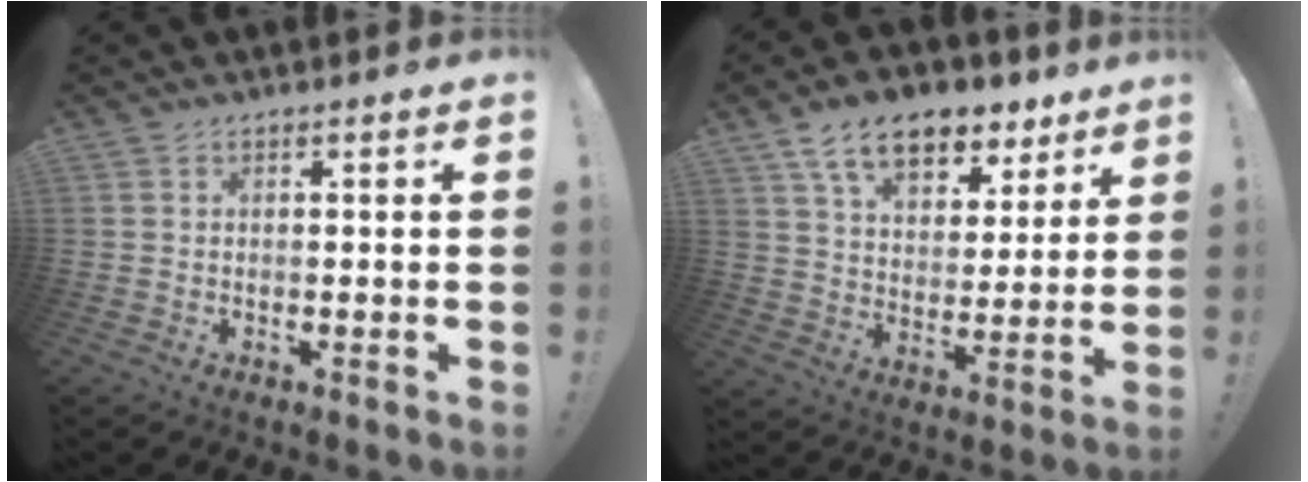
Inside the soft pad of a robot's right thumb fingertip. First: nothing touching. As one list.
[{"total": 14.5, "force": [9.4, 8.1, 7.4], "torque": [-0.119, -0.051, 0.171]}]